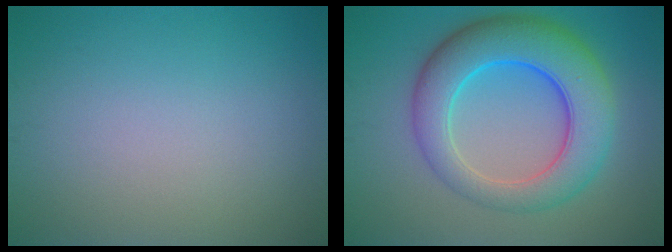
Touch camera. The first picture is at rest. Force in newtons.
{"total": 9.0, "press": 9.0, "slide": 0.3}